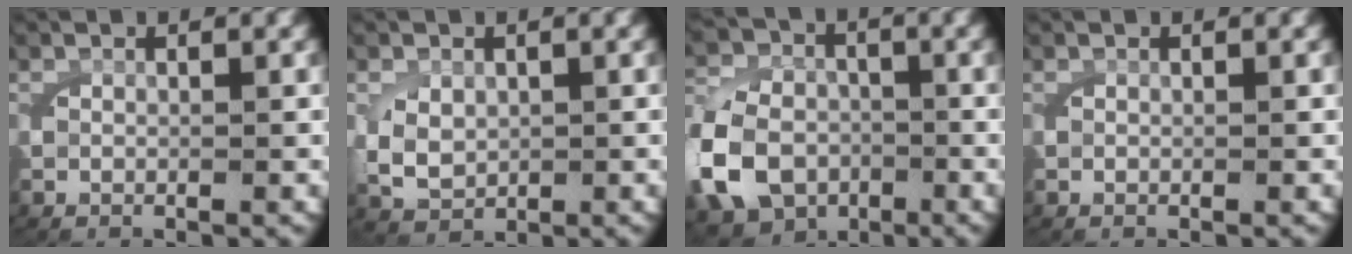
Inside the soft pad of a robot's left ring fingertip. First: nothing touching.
{"total": 3.5, "force": [0.0, 2.9, 1.8], "torque": [-0.050, -0.014, 0.016]}
{"total": 8.6, "force": [-3.3, 7.3, 3.2], "torque": [-0.076, -0.040, -0.048]}
{"total": 0.0}